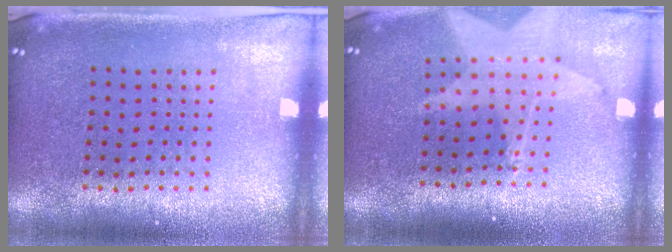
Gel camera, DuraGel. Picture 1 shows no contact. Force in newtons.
{"total": 2.0, "press": 1.5, "slide": 1.3}